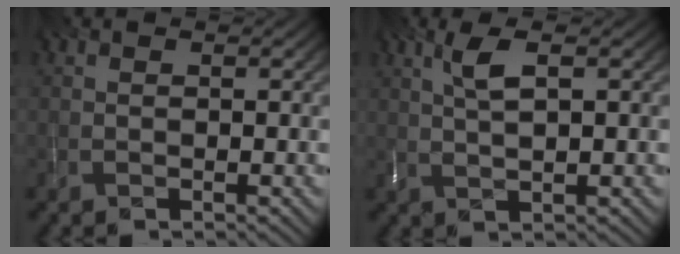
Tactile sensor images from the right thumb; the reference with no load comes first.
{"total": 3.3, "force": [1.3, 0.4, 3.0], "torque": [-0.071, 0.005, 0.030]}